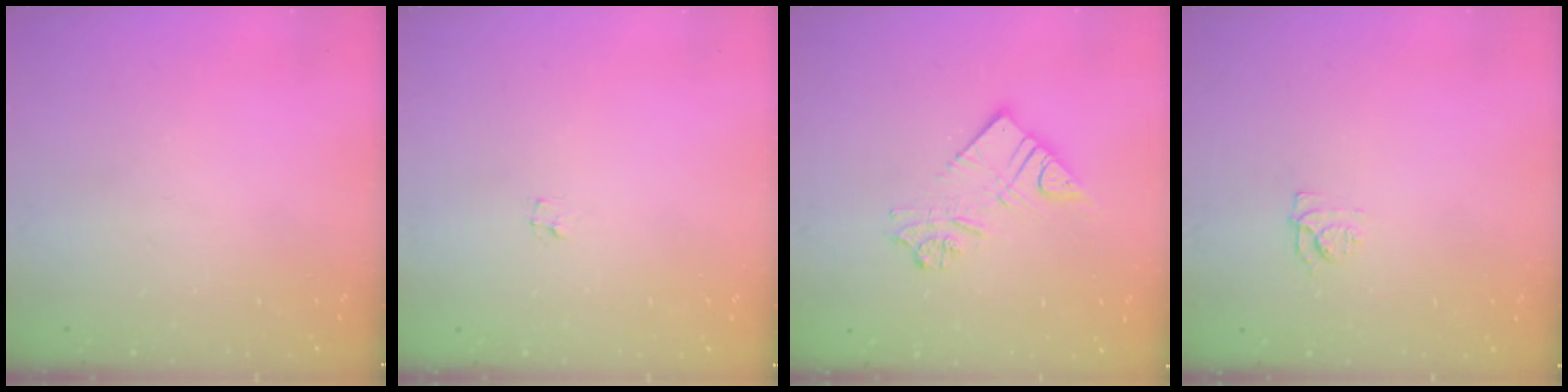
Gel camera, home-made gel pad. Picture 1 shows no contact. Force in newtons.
{"total": 1.2, "press": 1.2, "slide": 0.1}
{"total": 10.8, "press": 10.8, "slide": 1.1}
{"total": 6.2, "press": 6.1, "slide": 0.7}